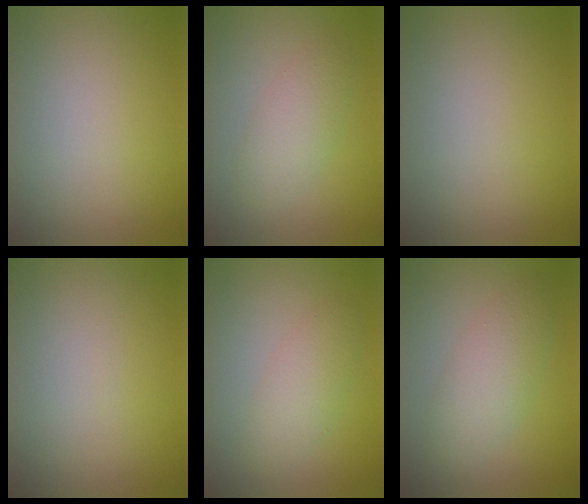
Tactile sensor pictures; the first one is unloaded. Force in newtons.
{"total": 2.9, "press": 2.9, "slide": 0.1}
{"total": 0.0}
{"total": 0.0}
{"total": 2.8, "press": 2.8, "slide": 0.1}
{"total": 3.8, "press": 3.8, "slide": 0.1}